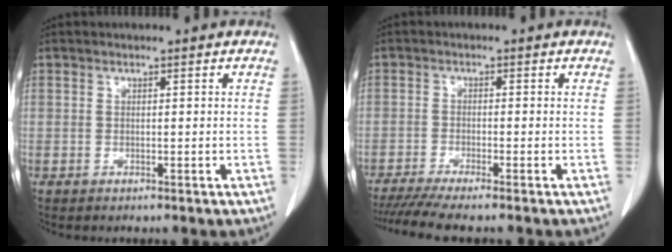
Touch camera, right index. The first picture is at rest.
{"total": 7.5, "force": [-6.2, -0.6, 4.0], "torque": [-0.057, -0.017, -0.101]}